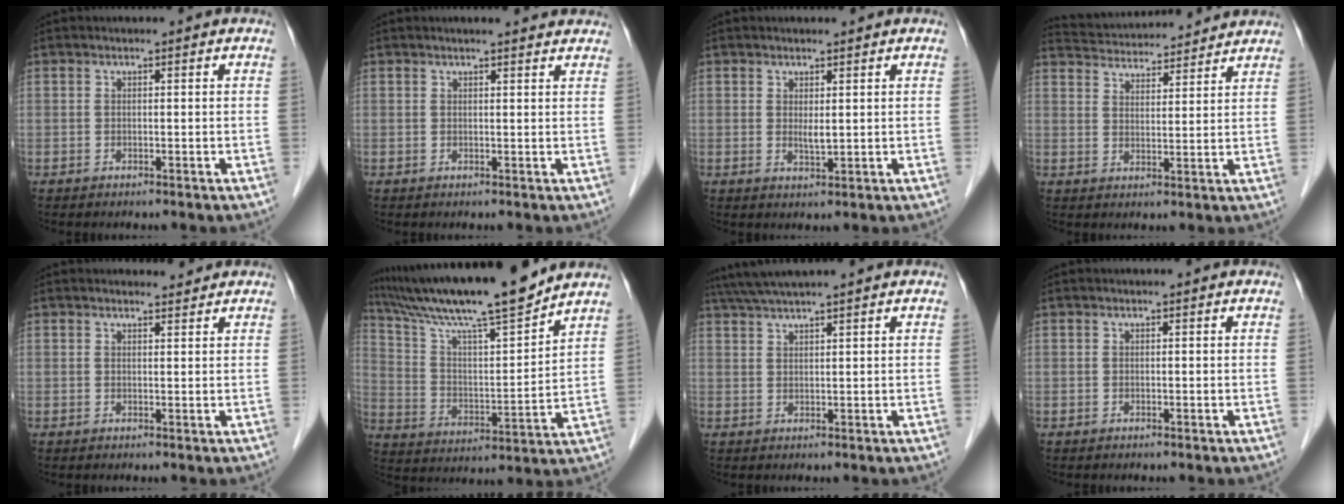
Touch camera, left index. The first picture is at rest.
{"total": 5.1, "force": [4.7, 0.7, 1.8], "torque": [-0.020, 0.008, 0.043]}
{"total": 1.5, "force": [0.2, 0.3, 1.5], "torque": [-0.030, -0.009, 0.008]}
{"total": 13.3, "force": [12.8, 1.9, 3.3], "torque": [-0.060, 0.029, 0.191]}
{"total": 1.4, "force": [1.4, 0.2, -0.1], "torque": [-0.005, -0.005, 0.020]}
{"total": 18.1, "force": [15.6, -0.1, 9.2], "torque": [-0.163, 0.001, 0.265]}
{"total": 5.4, "force": [4.5, -1.1, 2.8], "torque": [-0.051, 0.027, 0.087]}
{"total": 0.0}